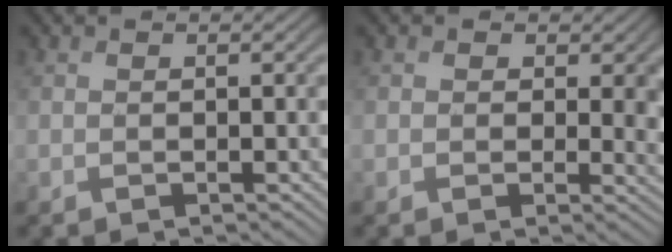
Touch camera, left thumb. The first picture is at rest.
{"total": 3.5, "force": [0.8, 2.7, 2.0], "torque": [-0.040, -0.014, 0.008]}